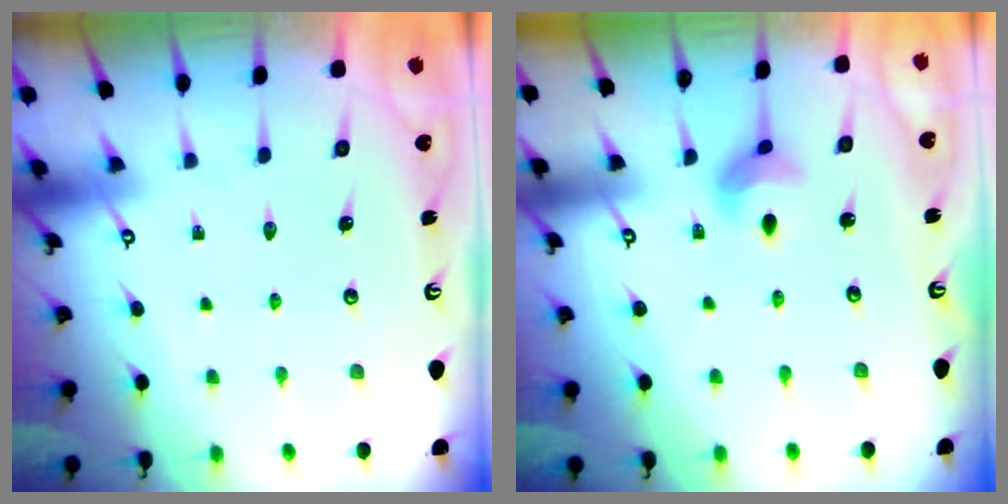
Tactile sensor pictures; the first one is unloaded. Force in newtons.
{"total": 6.3, "press": 6.3, "slide": 0.4}